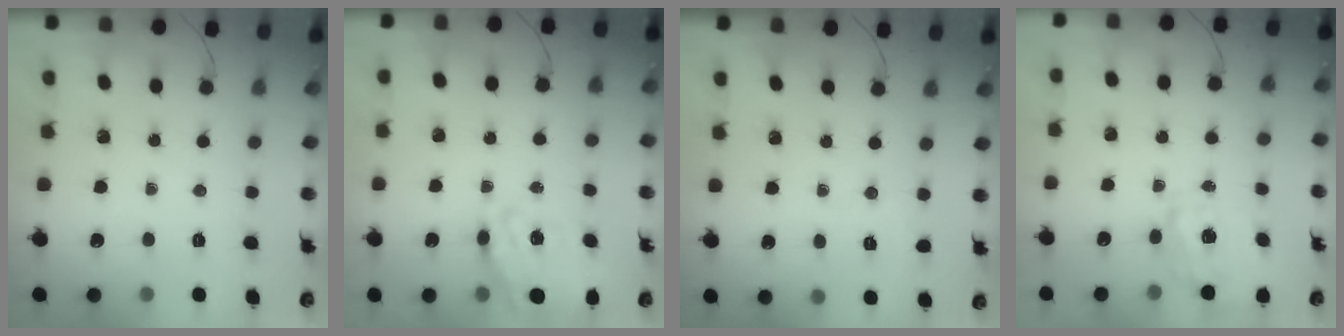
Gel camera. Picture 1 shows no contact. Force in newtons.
{"total": 11.7, "press": 10.9, "slide": 4.3}
{"total": 1.7, "press": 1.0, "slide": 1.3}
{"total": 2.0, "press": 1.9, "slide": 0.6}